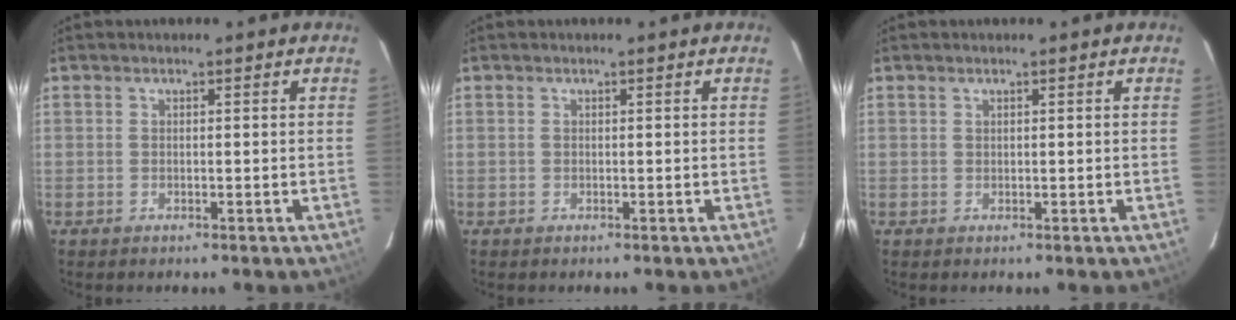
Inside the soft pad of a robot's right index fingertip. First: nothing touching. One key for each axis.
{"total": 0.0}
{"total": 0.0}